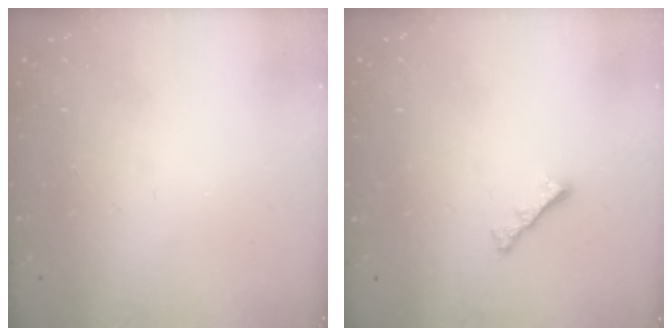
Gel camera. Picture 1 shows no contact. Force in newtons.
{"total": 2.8, "press": 2.7, "slide": 0.6}